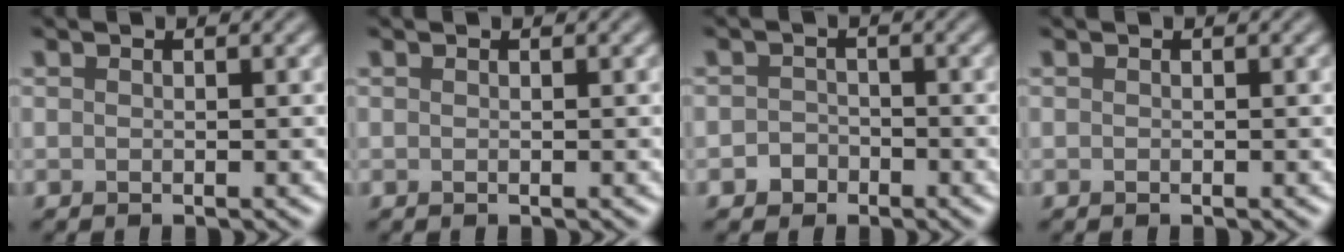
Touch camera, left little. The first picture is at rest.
{"total": 0.0}
{"total": 1.6, "force": [-0.8, 1.3, 0.3], "torque": [0.003, 0.004, -0.018]}
{"total": 0.0}